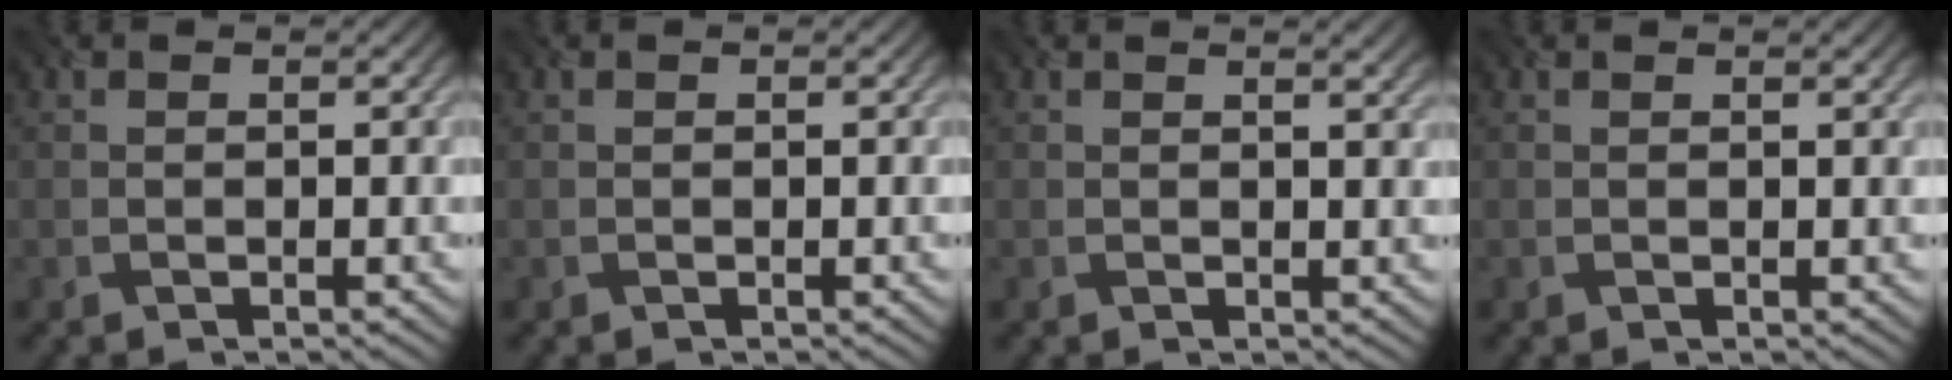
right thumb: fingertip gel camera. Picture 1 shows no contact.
{"total": 0.0}
{"total": 1.6, "force": [1.0, 0.3, 1.2], "torque": [-0.019, -0.001, 0.011]}
{"total": 0.6, "force": [0.3, 0.0, 0.4], "torque": [-0.006, 0.002, 0.006]}